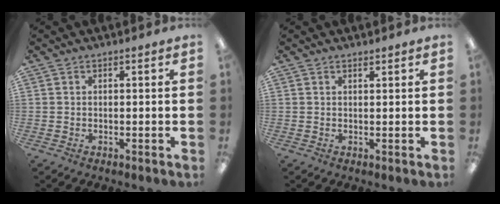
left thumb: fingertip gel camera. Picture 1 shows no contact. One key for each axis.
{"total": 0.9, "fx": 0.8, "fy": 0.2, "fz": 0.3, "tx": -0.007, "ty": 0.000, "tz": 0.015}